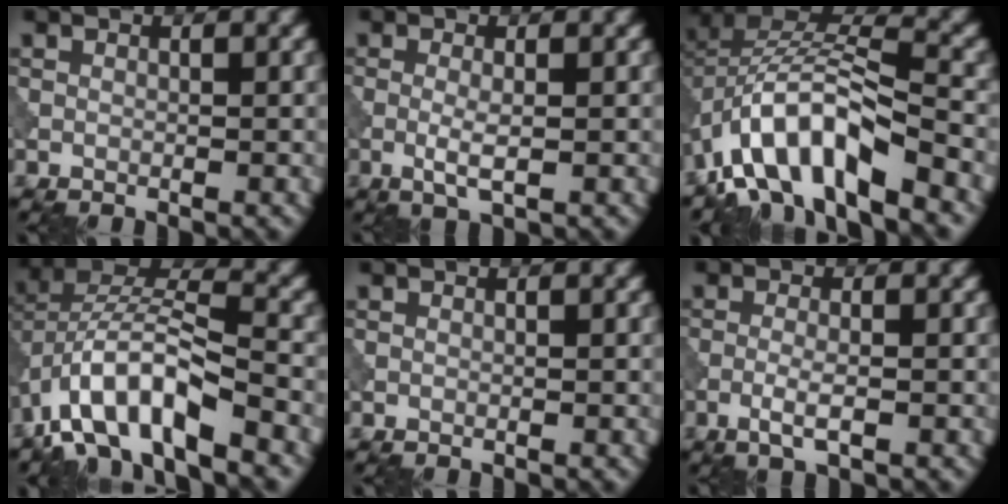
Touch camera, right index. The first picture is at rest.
{"total": 2.1, "force": [-0.4, 0.5, 2.0], "torque": [-0.041, -0.002, -0.011]}
{"total": 10.8, "force": [-6.0, 4.3, 8.0], "torque": [-0.139, 0.009, -0.121]}
{"total": 9.8, "force": [-5.5, 3.6, 7.2], "torque": [-0.129, 0.012, -0.108]}
{"total": 0.0}
{"total": 2.2, "force": [-0.9, 0.5, 2.0], "torque": [-0.041, 0.000, -0.022]}